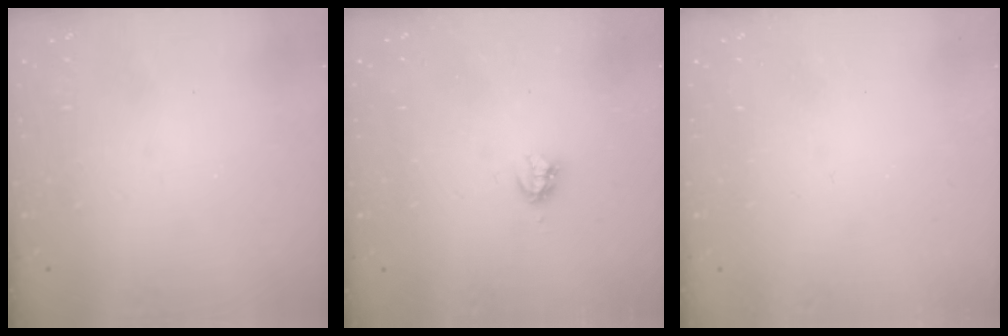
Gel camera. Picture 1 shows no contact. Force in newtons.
{"total": 4.0, "press": 4.0, "slide": 0.4}
{"total": 0.0}